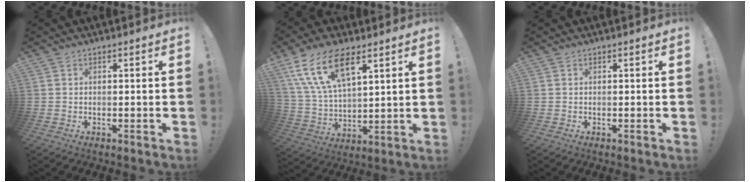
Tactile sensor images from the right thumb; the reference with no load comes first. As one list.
[{"total": 16.3, "force": [9.3, 7.1, 11.3], "torque": [-0.229, -0.032, 0.170]}, {"total": 0.0}]